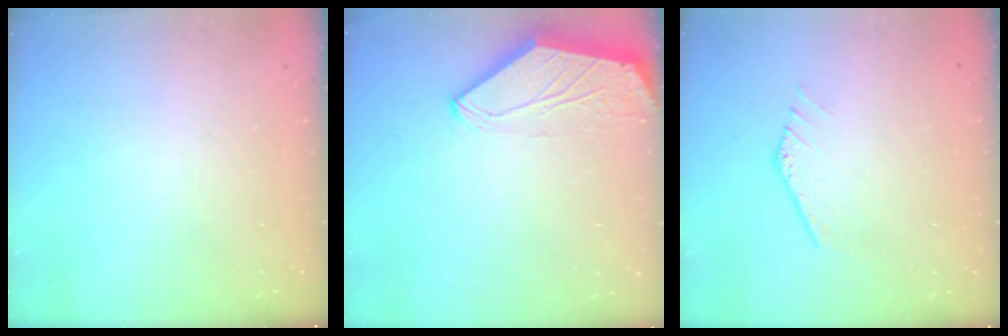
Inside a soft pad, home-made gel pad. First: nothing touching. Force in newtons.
{"total": 0.0}
{"total": 0.0}